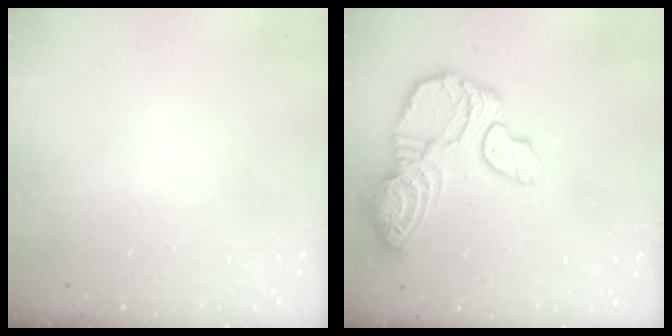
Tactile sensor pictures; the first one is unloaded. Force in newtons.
{"total": 19.1, "press": 19.0, "slide": 1.7}